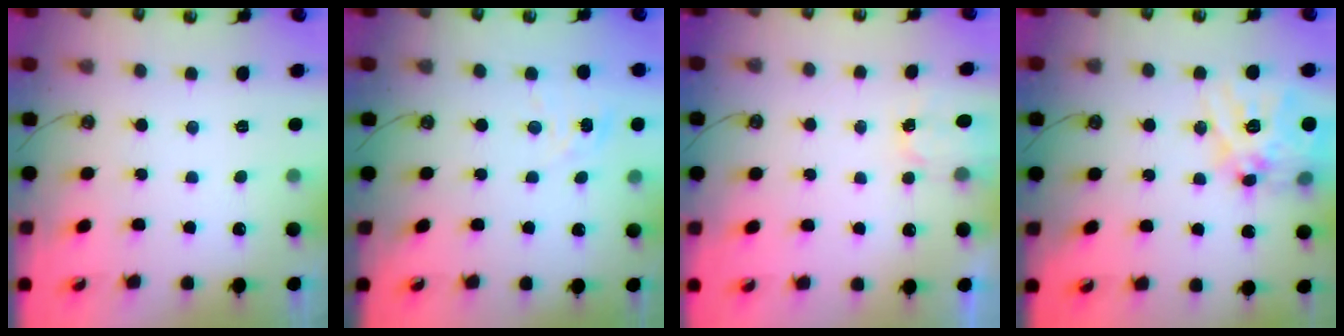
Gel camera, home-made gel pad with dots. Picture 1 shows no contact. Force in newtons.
{"total": 2.9, "press": 2.8, "slide": 0.3}
{"total": 1.8, "press": 1.7, "slide": 0.3}
{"total": 19.4, "press": 19.3, "slide": 1.9}